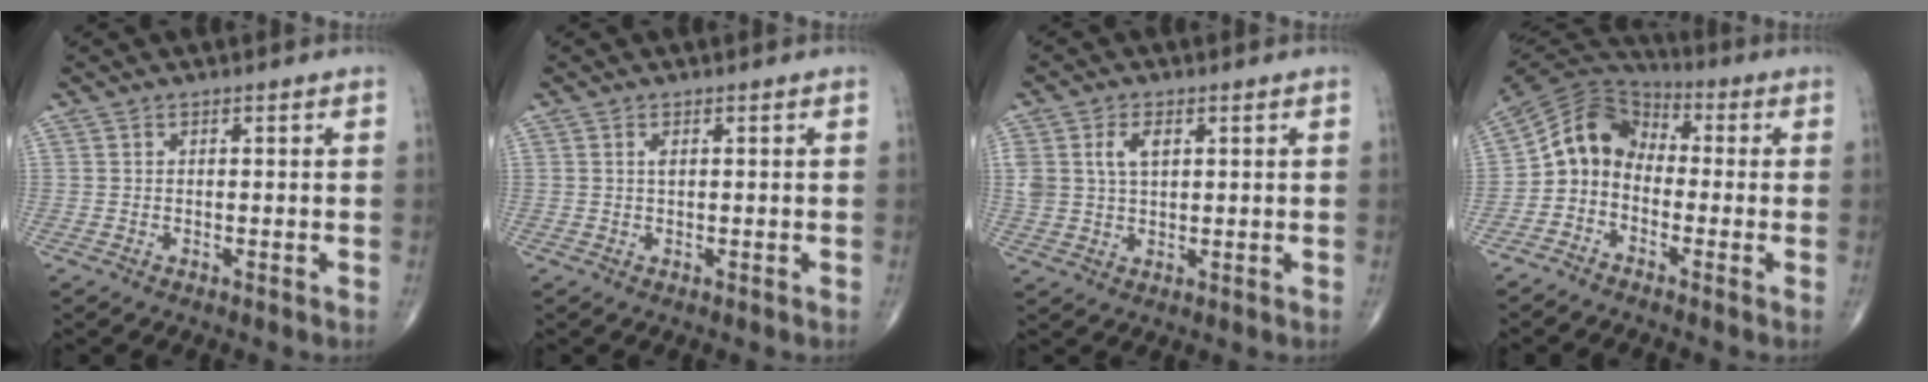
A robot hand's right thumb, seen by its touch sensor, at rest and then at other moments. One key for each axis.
{"total": 0.8, "fx": 0.2, "fy": 0.3, "fz": 0.7, "tx": -0.011, "ty": 0.001, "tz": 0.002}
{"total": 5.5, "fx": 1.8, "fy": 3.3, "fz": 4.0, "tx": -0.077, "ty": 0.001, "tz": 0.037}
{"total": 9.9, "fx": -2.1, "fy": 8.0, "fz": 5.4, "tx": -0.086, "ty": 0.058, "tz": -0.059}